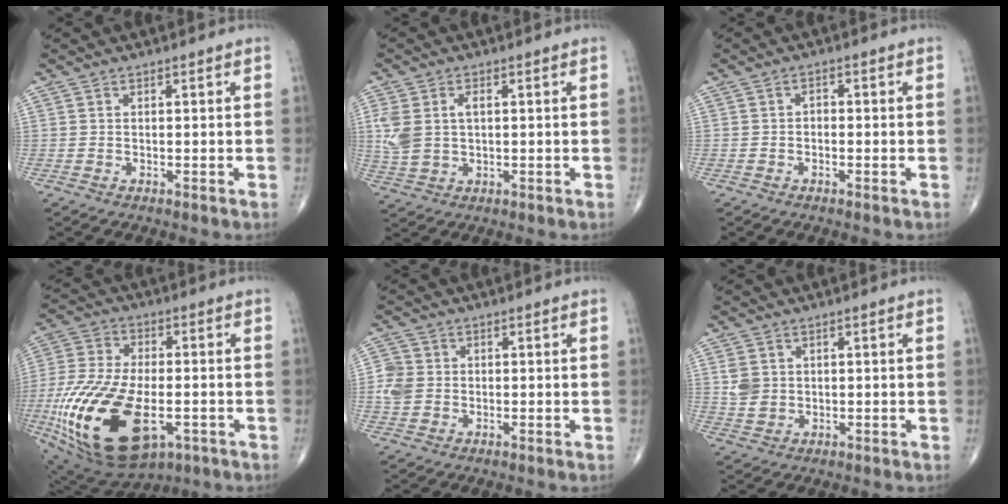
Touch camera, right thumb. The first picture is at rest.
{"total": 7.3, "force": [1.1, 4.6, 5.6], "torque": [-0.133, 0.011, 0.030]}
{"total": 1.2, "force": [-0.4, 0.9, 0.7], "torque": [-0.001, 0.006, -0.011]}
{"total": 26.2, "force": [-7.6, 13.6, 21.0], "torque": [-0.467, -0.018, -0.118]}
{"total": 4.3, "force": [-0.2, 3.7, 2.1], "torque": [-0.040, 0.005, -0.006]}
{"total": 3.8, "force": [0.8, 3.2, 2.0], "torque": [-0.028, -0.003, 0.022]}